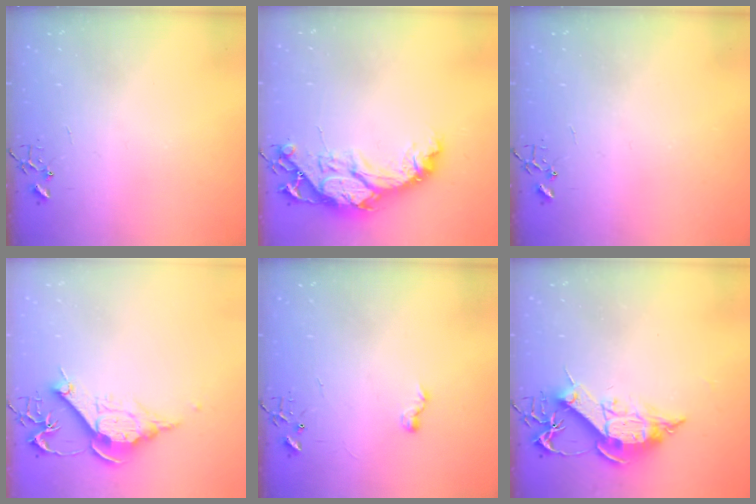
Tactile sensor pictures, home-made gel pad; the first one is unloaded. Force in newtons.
{"total": 17.1, "press": 17.1, "slide": 0.7}
{"total": 0.0}
{"total": 12.3, "press": 12.2, "slide": 1.3}
{"total": 5.3, "press": 5.2, "slide": 0.7}
{"total": 12.7, "press": 12.7, "slide": 1.2}